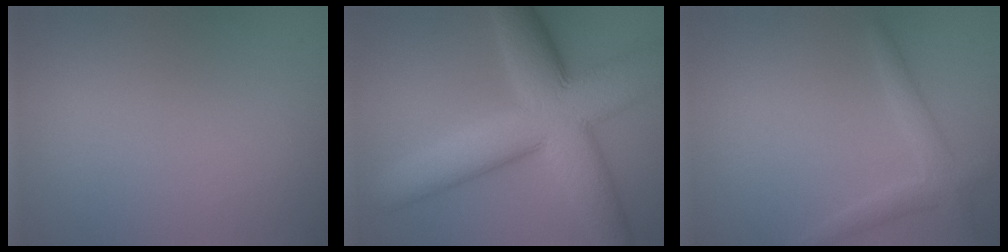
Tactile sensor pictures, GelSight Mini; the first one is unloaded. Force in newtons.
{"total": 12.1, "press": 12.1, "slide": 0.3}
{"total": 2.2, "press": 2.2, "slide": 0.2}